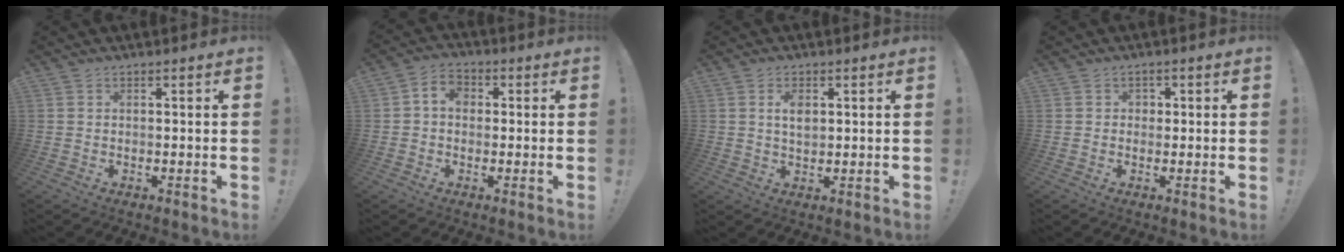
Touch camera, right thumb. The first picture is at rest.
{"total": 5.0, "force": [0.1, 3.8, 3.2], "torque": [-0.056, 0.012, 0.004]}
{"total": 4.1, "force": [0.9, 2.3, 3.3], "torque": [-0.045, -0.003, 0.011]}
{"total": 1.7, "force": [-0.1, 1.6, 0.6], "torque": [-0.018, 0.005, -0.001]}